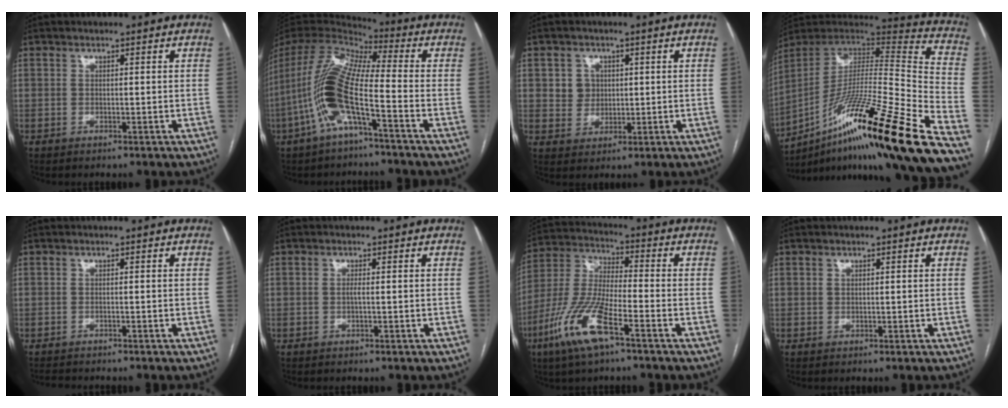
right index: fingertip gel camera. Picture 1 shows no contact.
{"total": 15.0, "force": [-5.0, 2.4, 13.9], "torque": [-0.299, 0.005, -0.101]}
{"total": 4.0, "force": [1.0, 3.8, 0.9], "torque": [-0.012, 0.011, 0.019]}
{"total": 34.5, "force": [-21.3, 1.0, 27.1], "torque": [-0.385, -0.033, -0.358]}
{"total": 3.1, "force": [-2.9, 0.6, 1.1], "torque": [-0.022, -0.007, -0.037]}
{"total": 0.7, "force": [-0.1, -0.1, 0.7], "torque": [-0.013, 0.000, -0.003]}
{"total": 12.7, "force": [-6.7, 2.0, 10.6], "torque": [-0.232, -0.017, -0.134]}
{"total": 0.0}